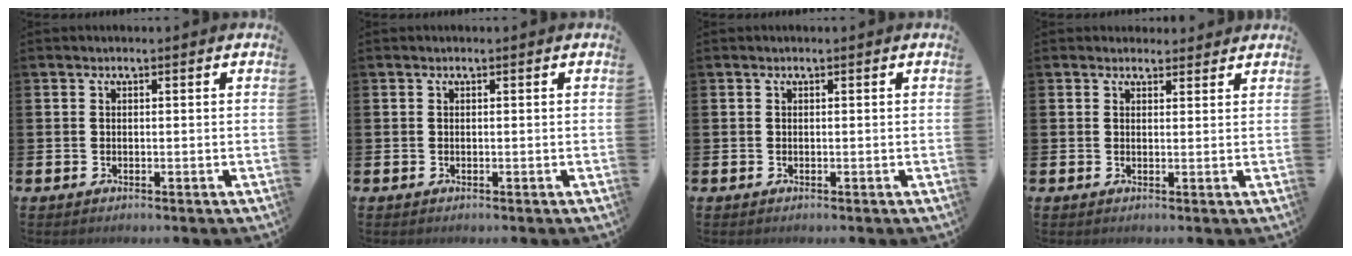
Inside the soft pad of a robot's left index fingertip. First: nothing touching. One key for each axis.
{"total": 0.0}
{"total": 0.0}
{"total": 2.0, "fx": 1.9, "fy": 0.7, "fz": -0.1, "tx": 0.020, "ty": -0.011, "tz": 0.030}